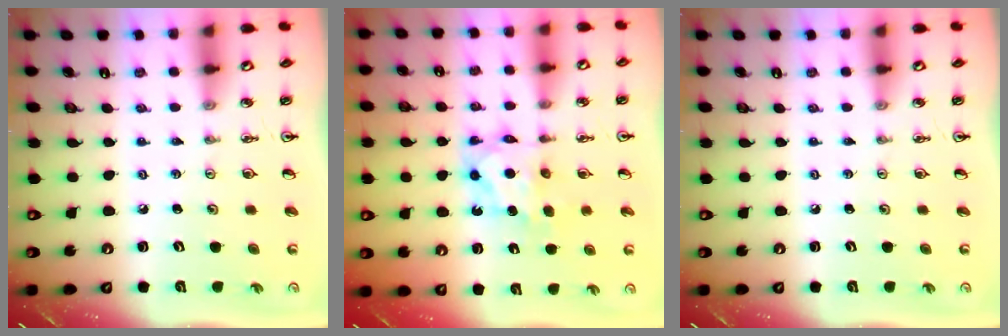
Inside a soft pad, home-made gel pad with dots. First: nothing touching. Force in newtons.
{"total": 8.6, "press": 8.6, "slide": 0.4}
{"total": 0.0}